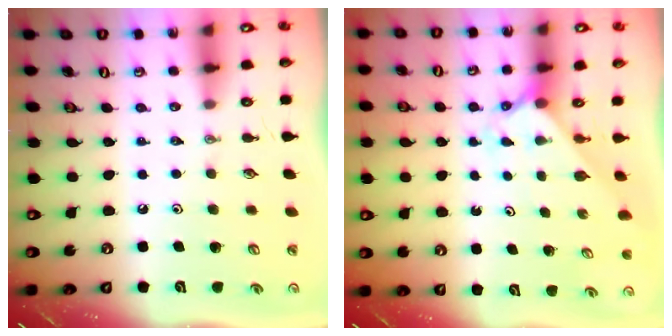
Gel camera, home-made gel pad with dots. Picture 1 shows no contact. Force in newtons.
{"total": 2.1, "press": 2.1, "slide": 0.2}